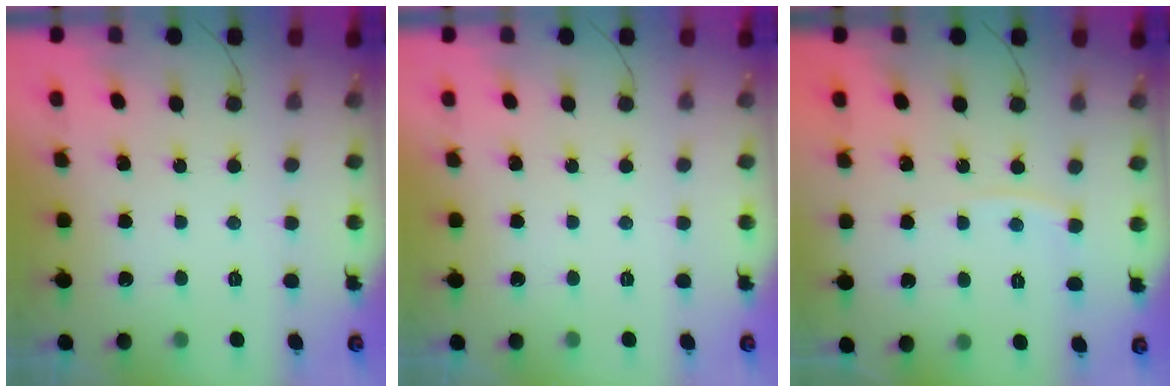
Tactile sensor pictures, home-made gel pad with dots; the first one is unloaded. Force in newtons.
{"total": 0.0}
{"total": 3.0, "press": 3.0, "slide": 0.4}